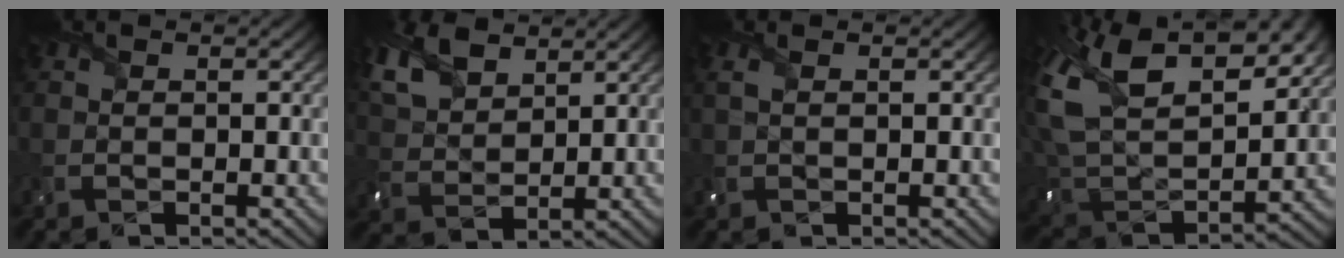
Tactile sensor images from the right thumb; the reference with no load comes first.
{"total": 8.2, "force": [5.3, 4.2, 4.5], "torque": [-0.134, 0.013, 0.110]}
{"total": 1.5, "force": [0.4, 0.7, 1.3], "torque": [-0.037, 0.004, 0.006]}
{"total": 17.1, "force": [10.4, 8.7, 10.4], "torque": [-0.249, 0.036, 0.172]}